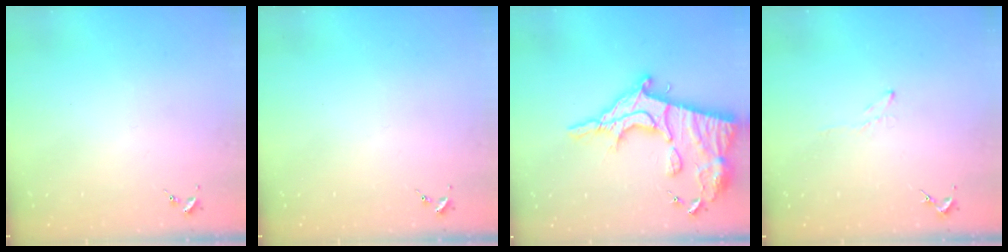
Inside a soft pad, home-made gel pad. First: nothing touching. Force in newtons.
{"total": 0.0}
{"total": 24.8, "press": 24.7, "slide": 2.4}
{"total": 4.2, "press": 4.1, "slide": 0.5}